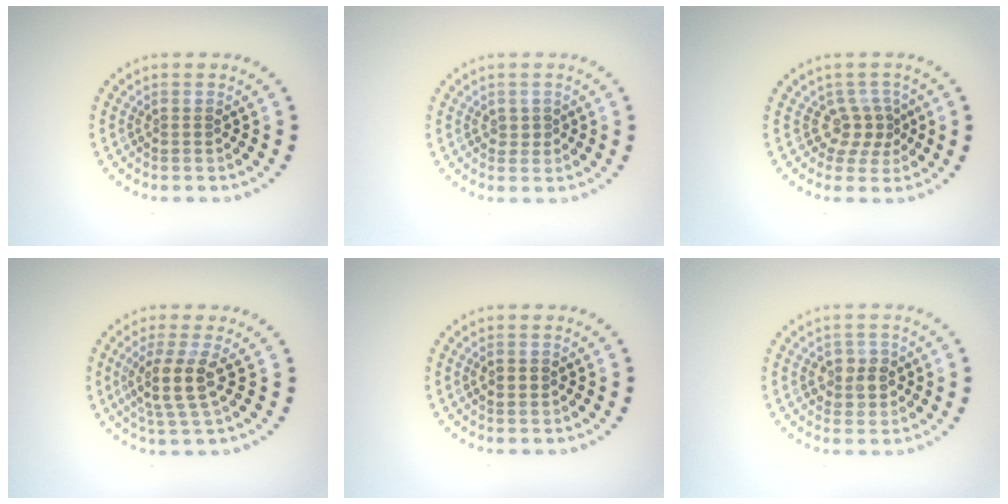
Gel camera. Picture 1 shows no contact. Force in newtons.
{"total": 0.6, "press": 0.5, "slide": 0.3}
{"total": 2.5, "press": 1.8, "slide": 1.8}
{"total": 3.6, "press": 2.9, "slide": 2.2}
{"total": 1.4, "press": 1.4, "slide": 0.1}
{"total": 2.2, "press": 2.1, "slide": 0.6}